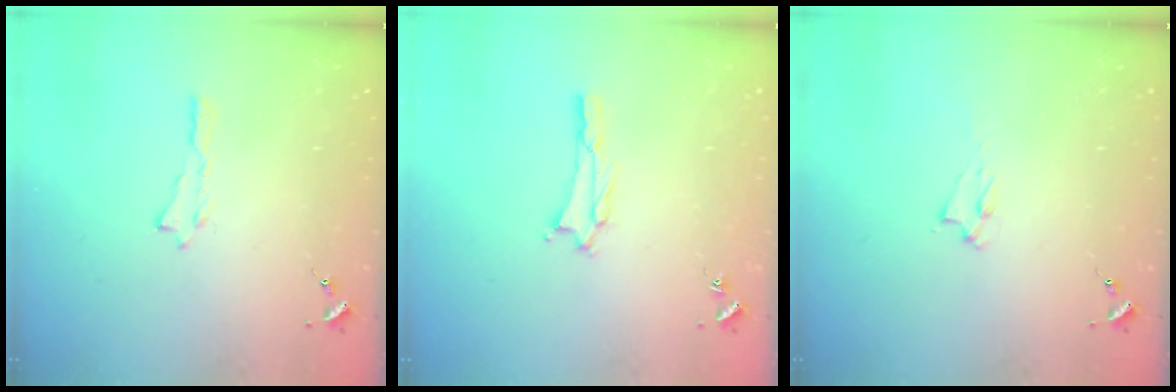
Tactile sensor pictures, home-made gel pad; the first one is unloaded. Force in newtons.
{"total": 1.5, "press": 1.5, "slide": 0.3}
{"total": 1.4, "press": 1.3, "slide": 0.3}